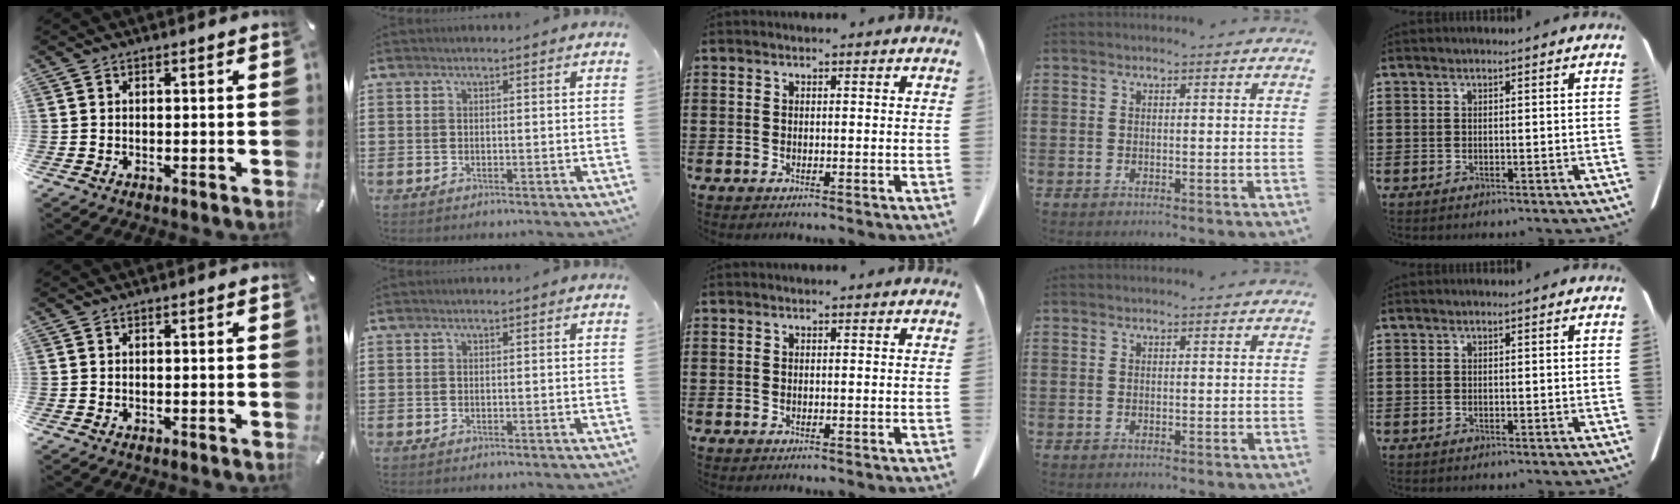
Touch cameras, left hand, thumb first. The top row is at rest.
{}